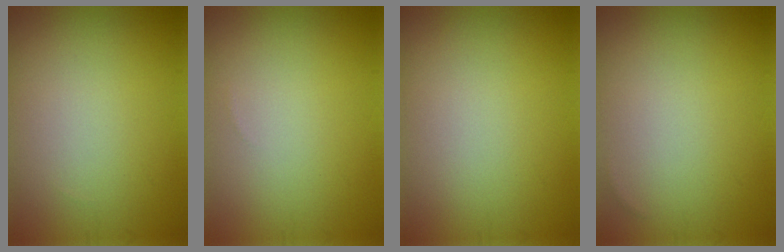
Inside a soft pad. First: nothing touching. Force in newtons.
{"total": 0.0}
{"total": 0.0}
{"total": 0.0}